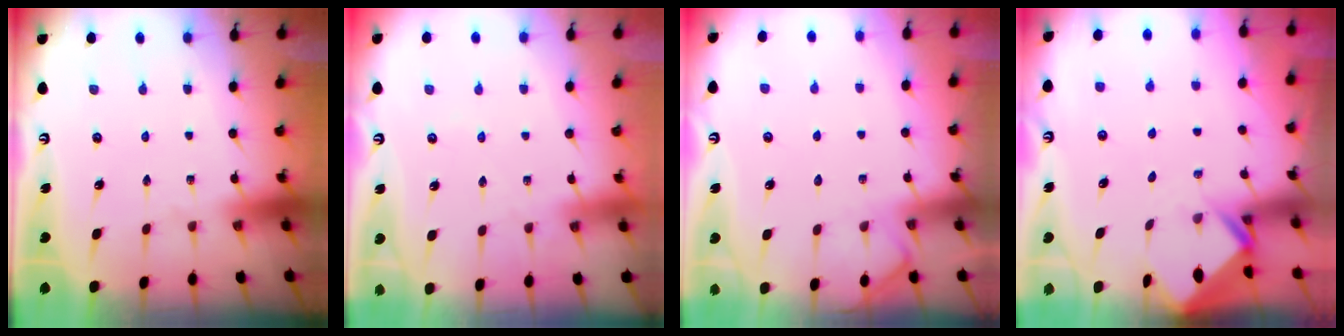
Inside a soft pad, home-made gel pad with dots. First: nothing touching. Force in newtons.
{"total": 3.3, "press": 3.3, "slide": 0.4}
{"total": 3.5, "press": 3.4, "slide": 0.5}
{"total": 2.7, "press": 2.7, "slide": 0.3}